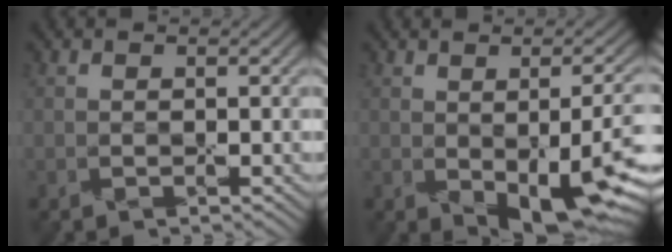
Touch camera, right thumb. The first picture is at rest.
{"total": 11.6, "force": [-2.4, 5.2, 10.1], "torque": [-0.135, -0.026, -0.012]}